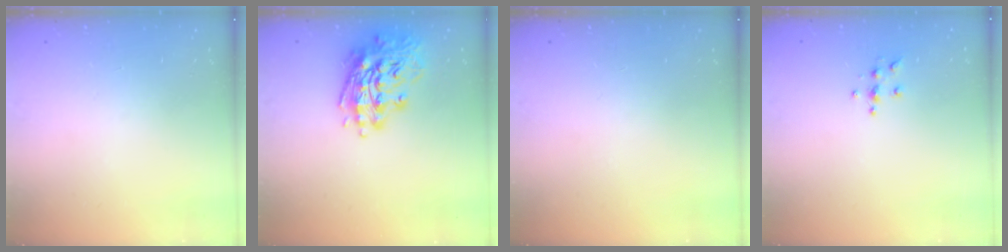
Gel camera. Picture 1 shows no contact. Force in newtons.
{"total": 16.2, "press": 16.0, "slide": 2.6}
{"total": 0.0}
{"total": 4.6, "press": 4.5, "slide": 0.5}